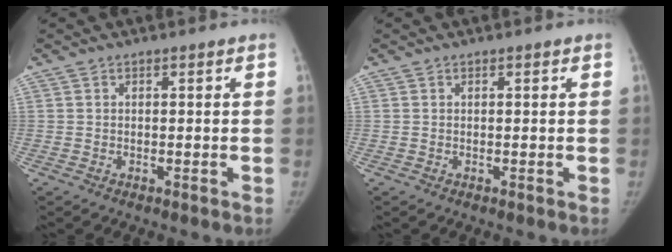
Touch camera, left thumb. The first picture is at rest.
{"total": 0.0}